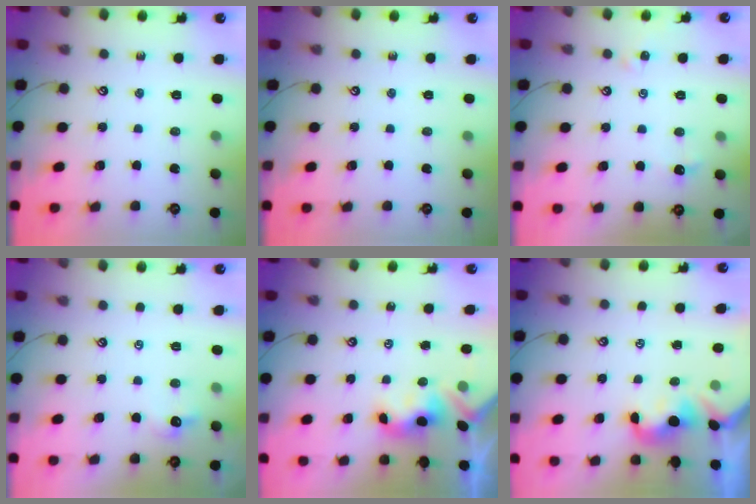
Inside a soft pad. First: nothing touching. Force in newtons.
{"total": 0.0}
{"total": 1.9, "press": 1.8, "slide": 0.5}
{"total": 0.5, "press": 0.1, "slide": 0.5}
{"total": 3.6, "press": 3.6, "slide": 0.4}
{"total": 1.2, "press": 1.1, "slide": 0.3}